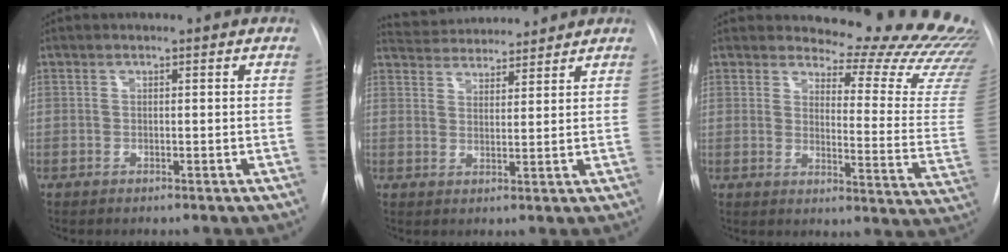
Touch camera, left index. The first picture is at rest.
{"total": 9.4, "force": [9.0, 1.5, 2.0], "torque": [-0.040, 0.024, 0.140]}
{"total": 21.8, "force": [21.3, 2.6, 3.8], "torque": [-0.027, -0.168, 0.223]}